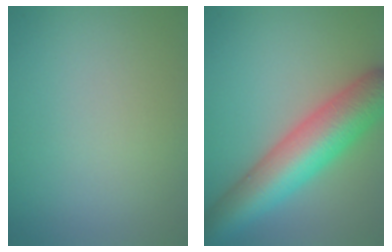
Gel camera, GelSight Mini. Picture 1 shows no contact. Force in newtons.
{"total": 9.3, "press": 9.3, "slide": 0.4}